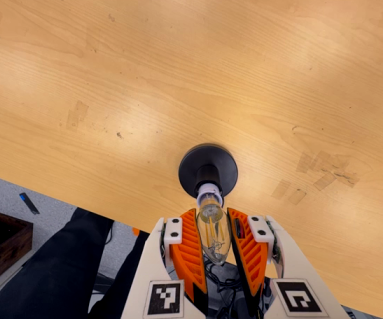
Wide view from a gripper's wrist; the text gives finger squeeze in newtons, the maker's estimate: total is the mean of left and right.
{"total": 14.4, "left": 16.1, "right": 12.7}